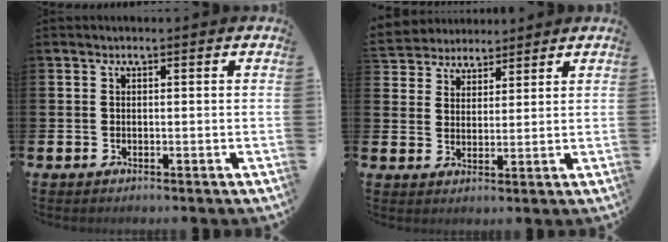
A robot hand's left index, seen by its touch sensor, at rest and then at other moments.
{"total": 4.4, "force": [4.1, 1.3, -0.9], "torque": [-0.008, -0.019, 0.076]}